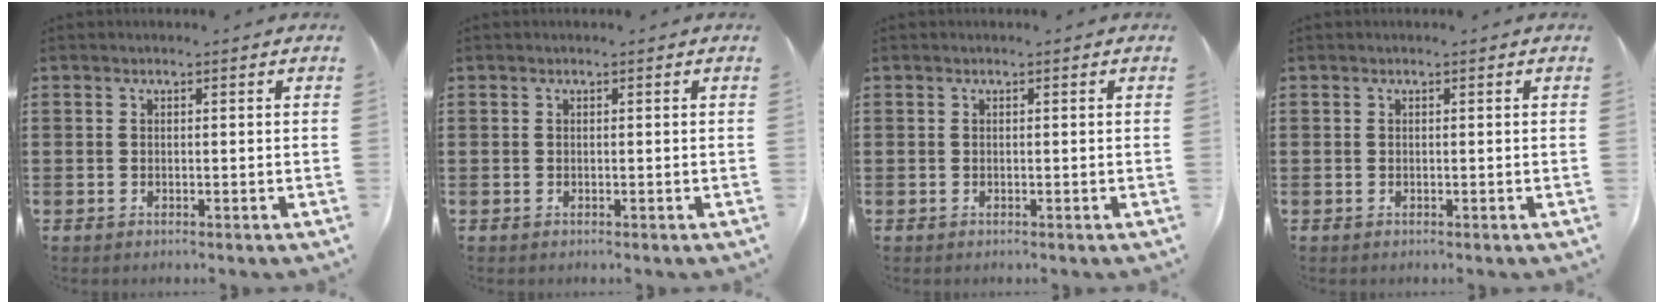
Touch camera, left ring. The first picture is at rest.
{"total": 0.0}
{"total": 0.0}
{"total": 0.0}